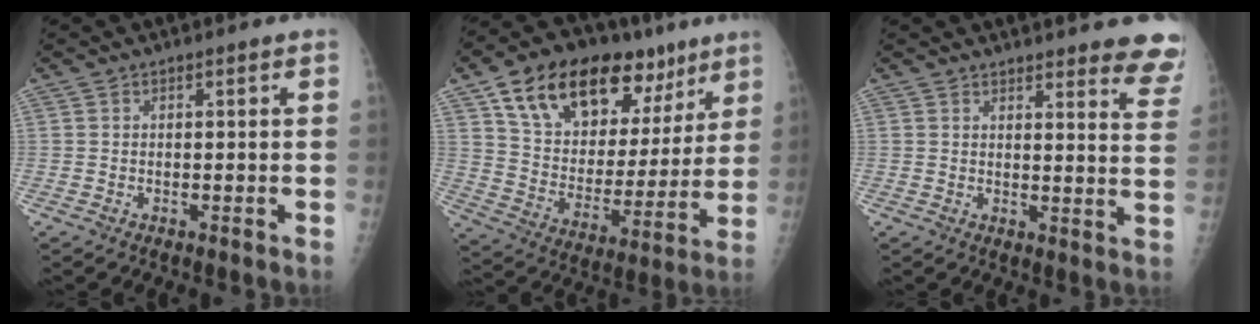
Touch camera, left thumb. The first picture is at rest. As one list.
[{"total": 26.4, "force": [14.5, 14.6, 16.5], "torque": [-0.225, -0.014, 0.243]}, {"total": 12.1, "force": [11.1, 2.2, 4.4], "torque": [-0.012, -0.077, 0.100]}]